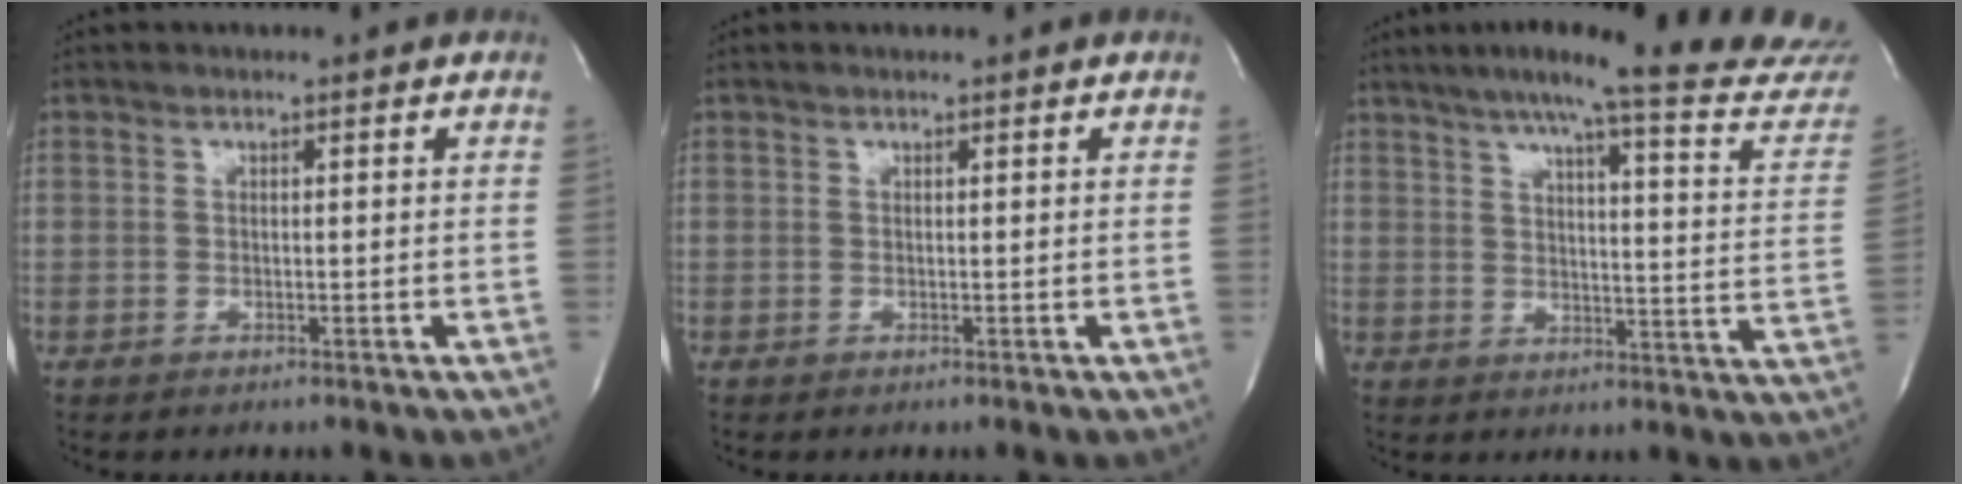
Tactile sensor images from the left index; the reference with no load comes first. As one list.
[{"total": 0.0}, {"total": 24.5, "force": [22.4, 0.0, 9.8], "torque": [-0.142, -0.082, 0.267]}]